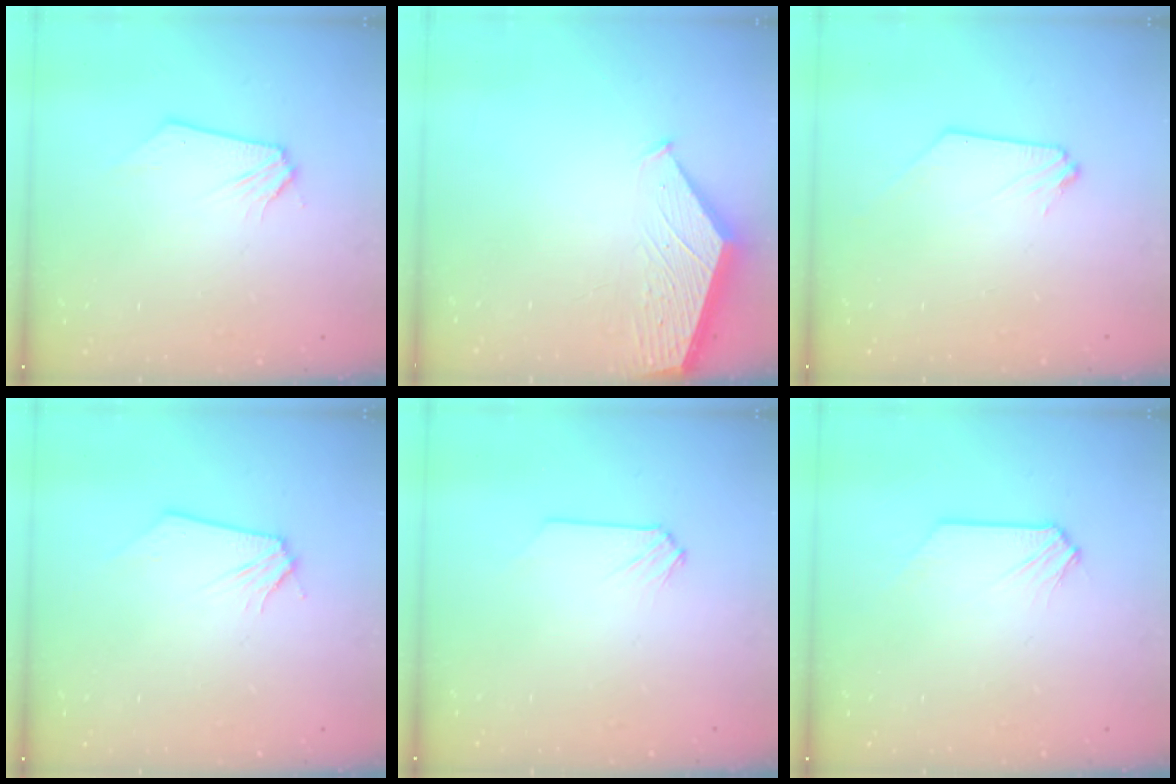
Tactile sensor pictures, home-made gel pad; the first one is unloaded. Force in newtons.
{"total": 1.5, "press": 1.4, "slide": 0.2}
{"total": 0.0}
{"total": 0.0}
{"total": 0.0}
{"total": 0.0}